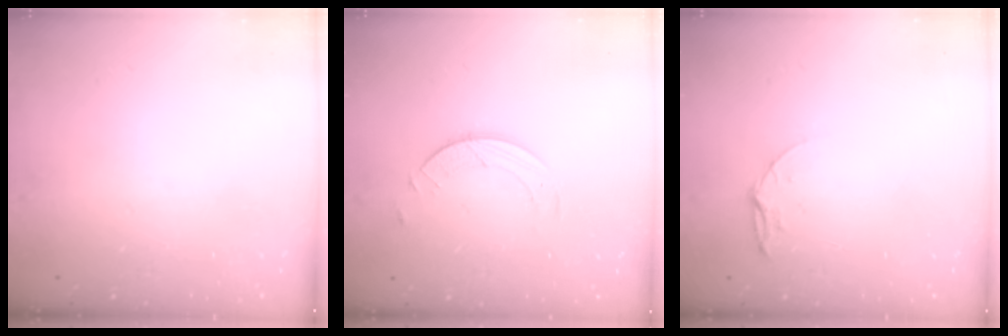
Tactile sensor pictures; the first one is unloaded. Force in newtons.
{"total": 3.4, "press": 3.4, "slide": 0.3}
{"total": 5.3, "press": 5.3, "slide": 0.5}